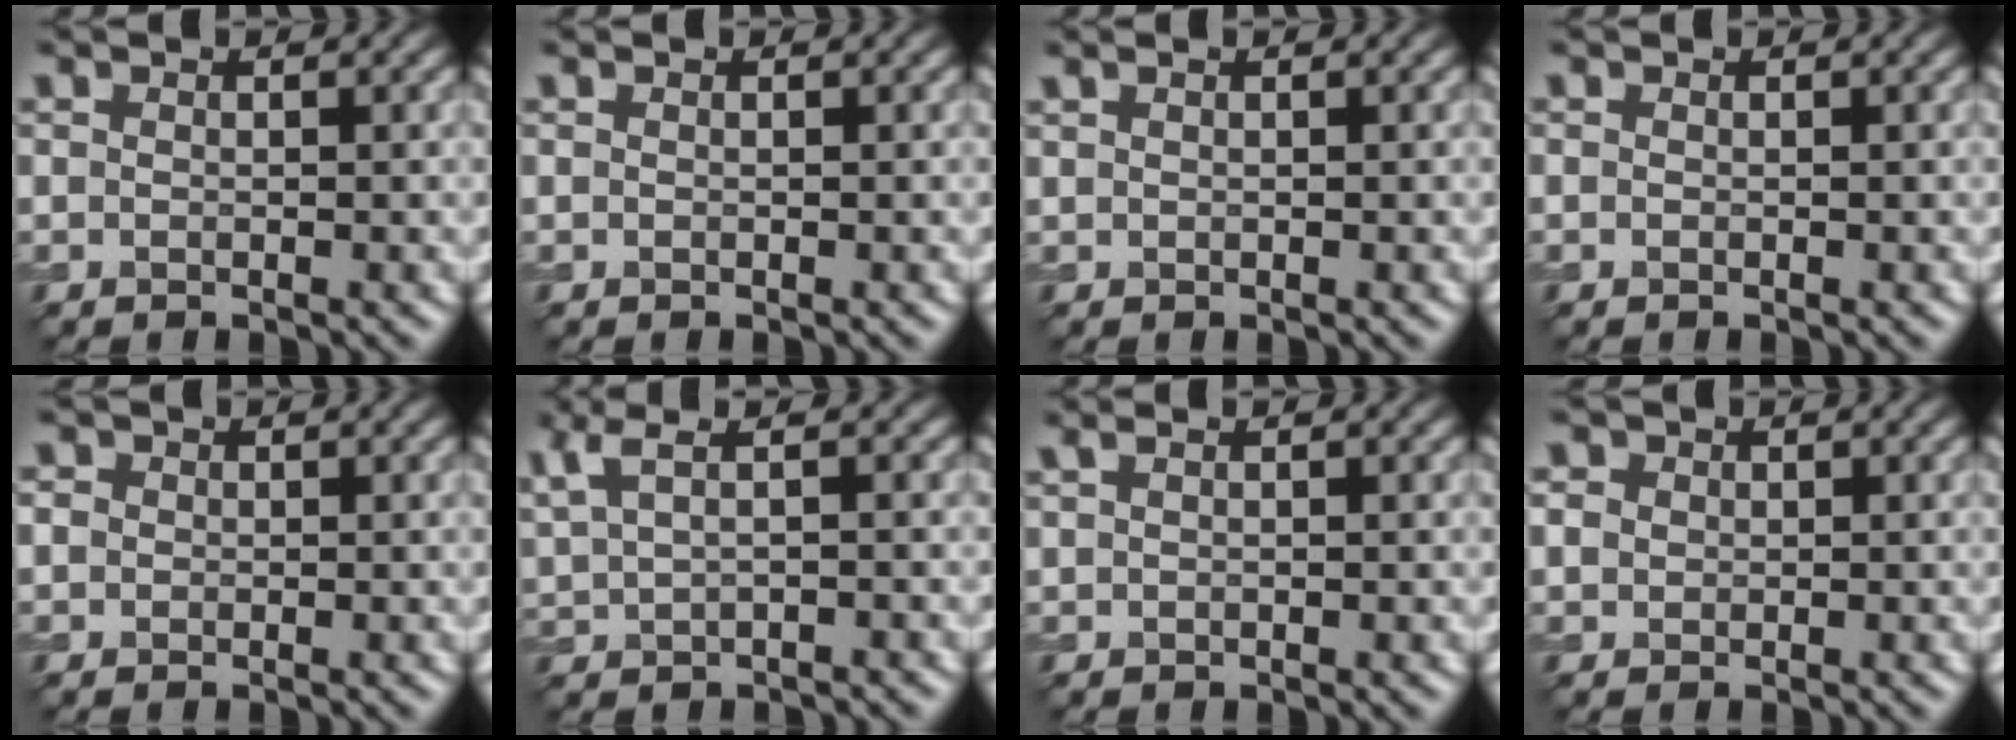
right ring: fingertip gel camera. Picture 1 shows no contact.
{"total": 0.0}
{"total": 0.6, "force": [0.5, 0.2, 0.4], "torque": [-0.010, 0.005, 0.010]}
{"total": 0.0}
{"total": 1.2, "force": [0.2, 1.1, 0.3], "torque": [0.000, -0.001, -0.001]}
{"total": 3.5, "force": [2.3, 1.0, 2.5], "torque": [-0.064, 0.009, 0.046]}
{"total": 1.0, "force": [0.7, 0.4, 0.7], "torque": [-0.017, 0.004, 0.016]}
{"total": 1.8, "force": [0.7, 1.6, 0.6], "torque": [-0.016, 0.006, 0.011]}